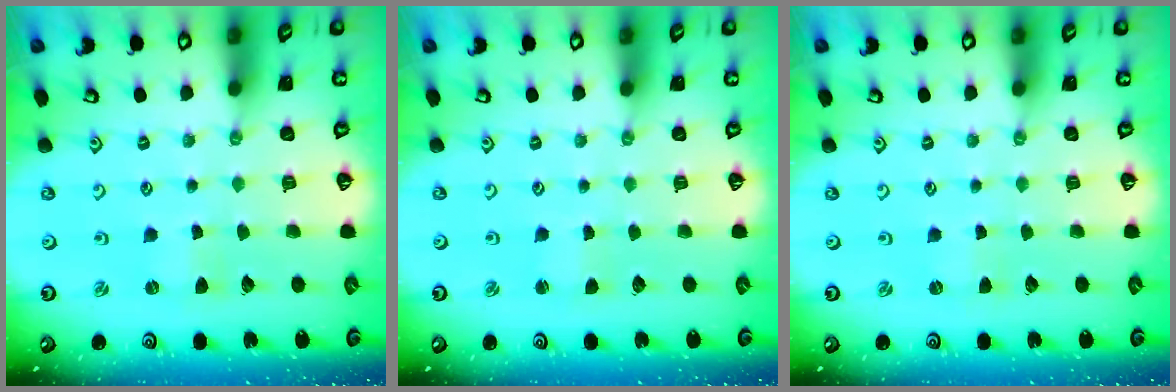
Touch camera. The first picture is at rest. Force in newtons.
{"total": 1.3, "press": 1.3, "slide": 0.0}
{"total": 0.5, "press": 0.4, "slide": 0.3}